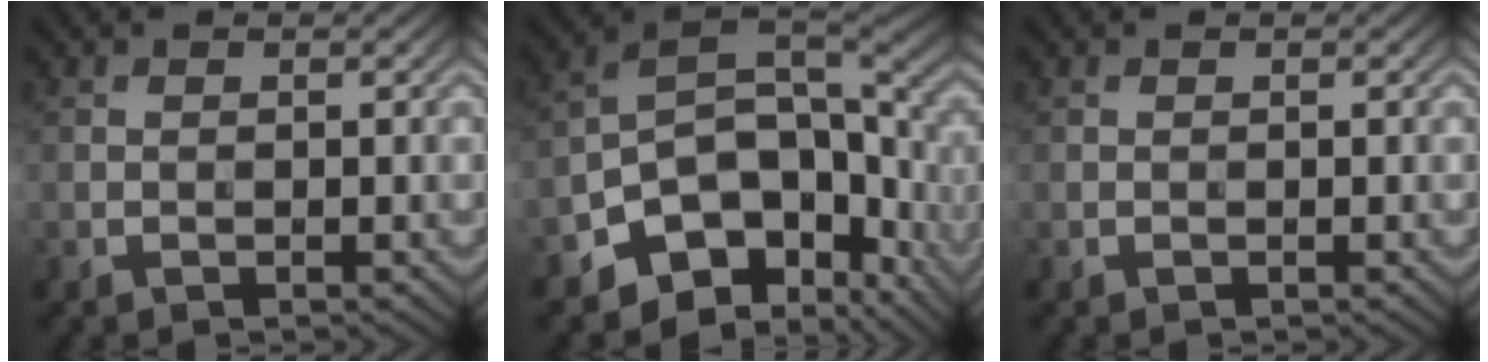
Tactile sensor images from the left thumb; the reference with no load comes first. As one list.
[{"total": 13.1, "force": [-5.8, 8.0, 8.7], "torque": [-0.161, -0.019, -0.095]}, {"total": 0.0}]